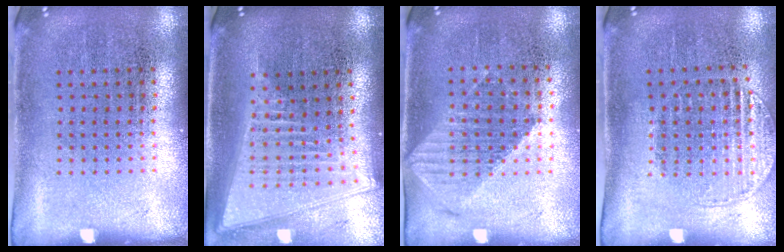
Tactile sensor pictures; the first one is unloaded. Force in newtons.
{"total": 2.1, "press": 1.7, "slide": 1.2}
{"total": 1.1, "press": 1.0, "slide": 0.4}
{"total": 1.3, "press": 1.1, "slide": 0.7}